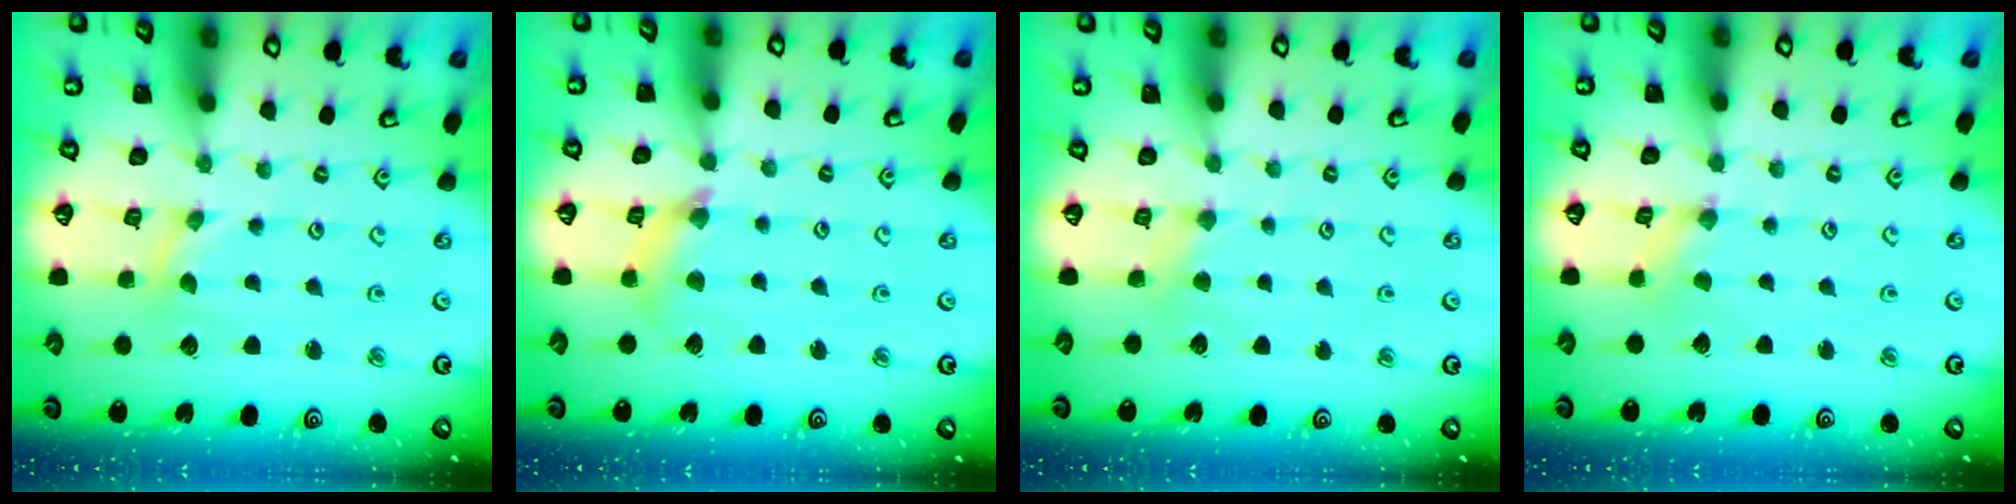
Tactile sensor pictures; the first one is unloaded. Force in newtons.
{"total": 6.7, "press": 6.6, "slide": 0.7}
{"total": 2.5, "press": 2.5, "slide": 0.3}
{"total": 0.7, "press": 0.7, "slide": 0.2}